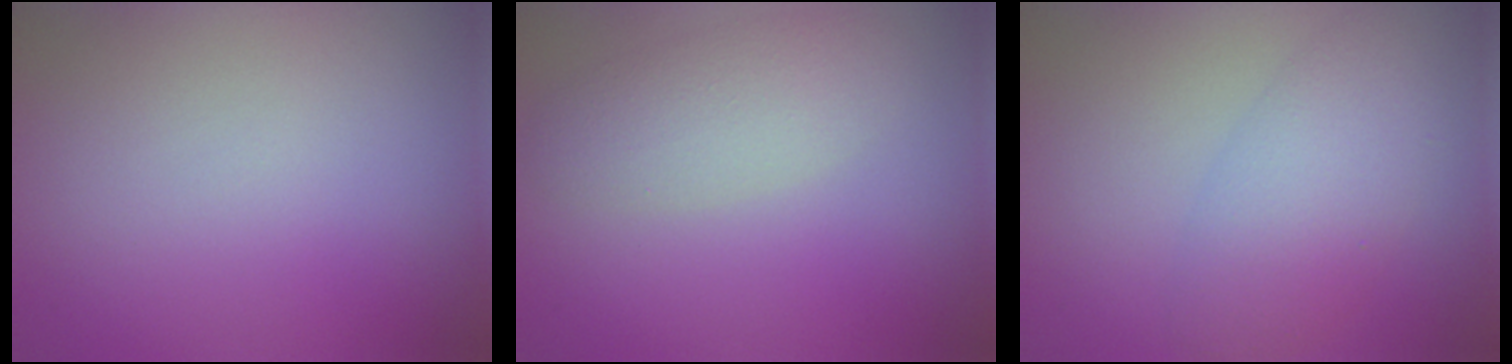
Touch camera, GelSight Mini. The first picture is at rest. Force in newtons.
{"total": 2.9, "press": 2.9, "slide": 0.2}
{"total": 4.7, "press": 4.7, "slide": 0.1}